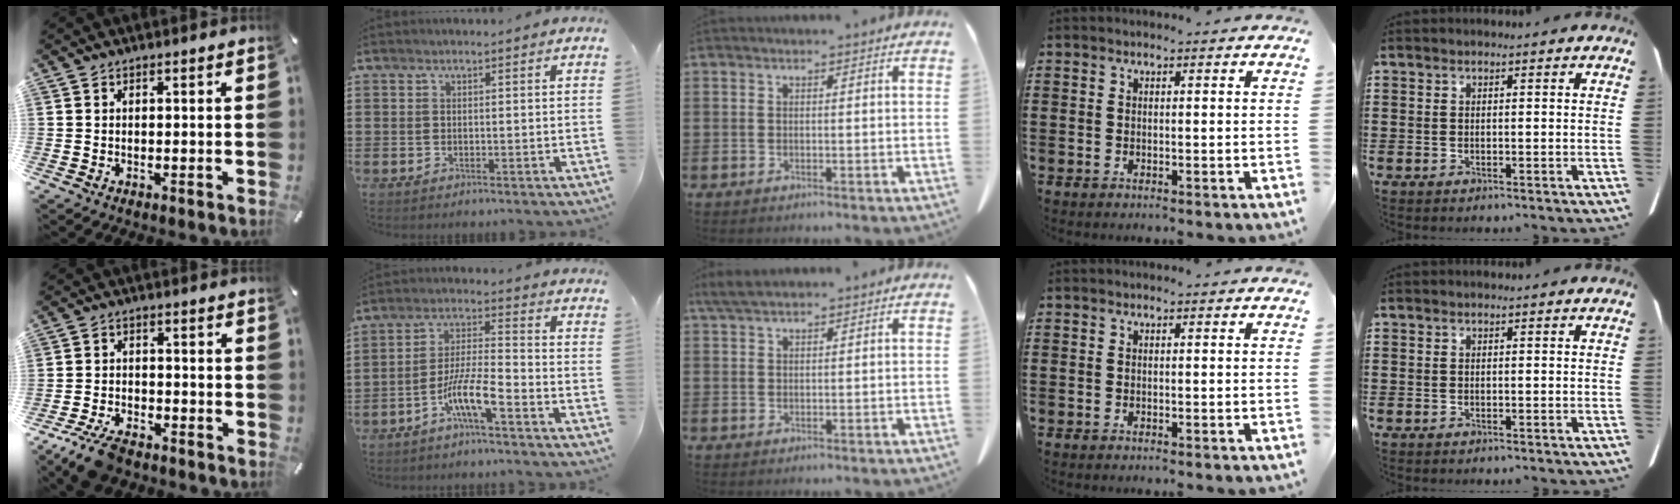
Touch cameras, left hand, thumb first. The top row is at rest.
{"thumb": {"total": 7.5, "force": [-5.7, 3.2, 3.8], "torque": [-0.084, 0.022, -0.108]}, "index": {"total": 8.2, "force": [-5.2, 1.2, 6.2], "torque": [-0.133, -0.003, -0.101]}, "middle": {"total": 3.0, "force": [2.3, 0.6, 1.8], "torque": [-0.041, 0.003, 0.043]}}